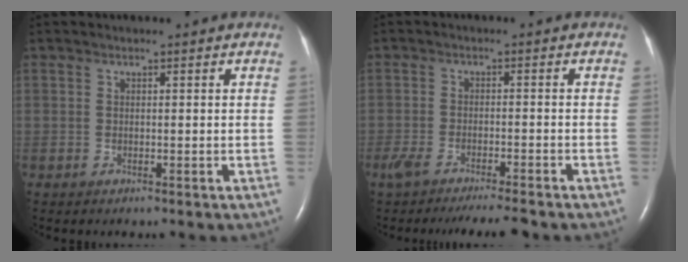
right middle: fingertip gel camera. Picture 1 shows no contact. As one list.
[{"total": 9.7, "force": [-8.4, 0.8, 4.8], "torque": [-0.073, -0.012, -0.128]}]